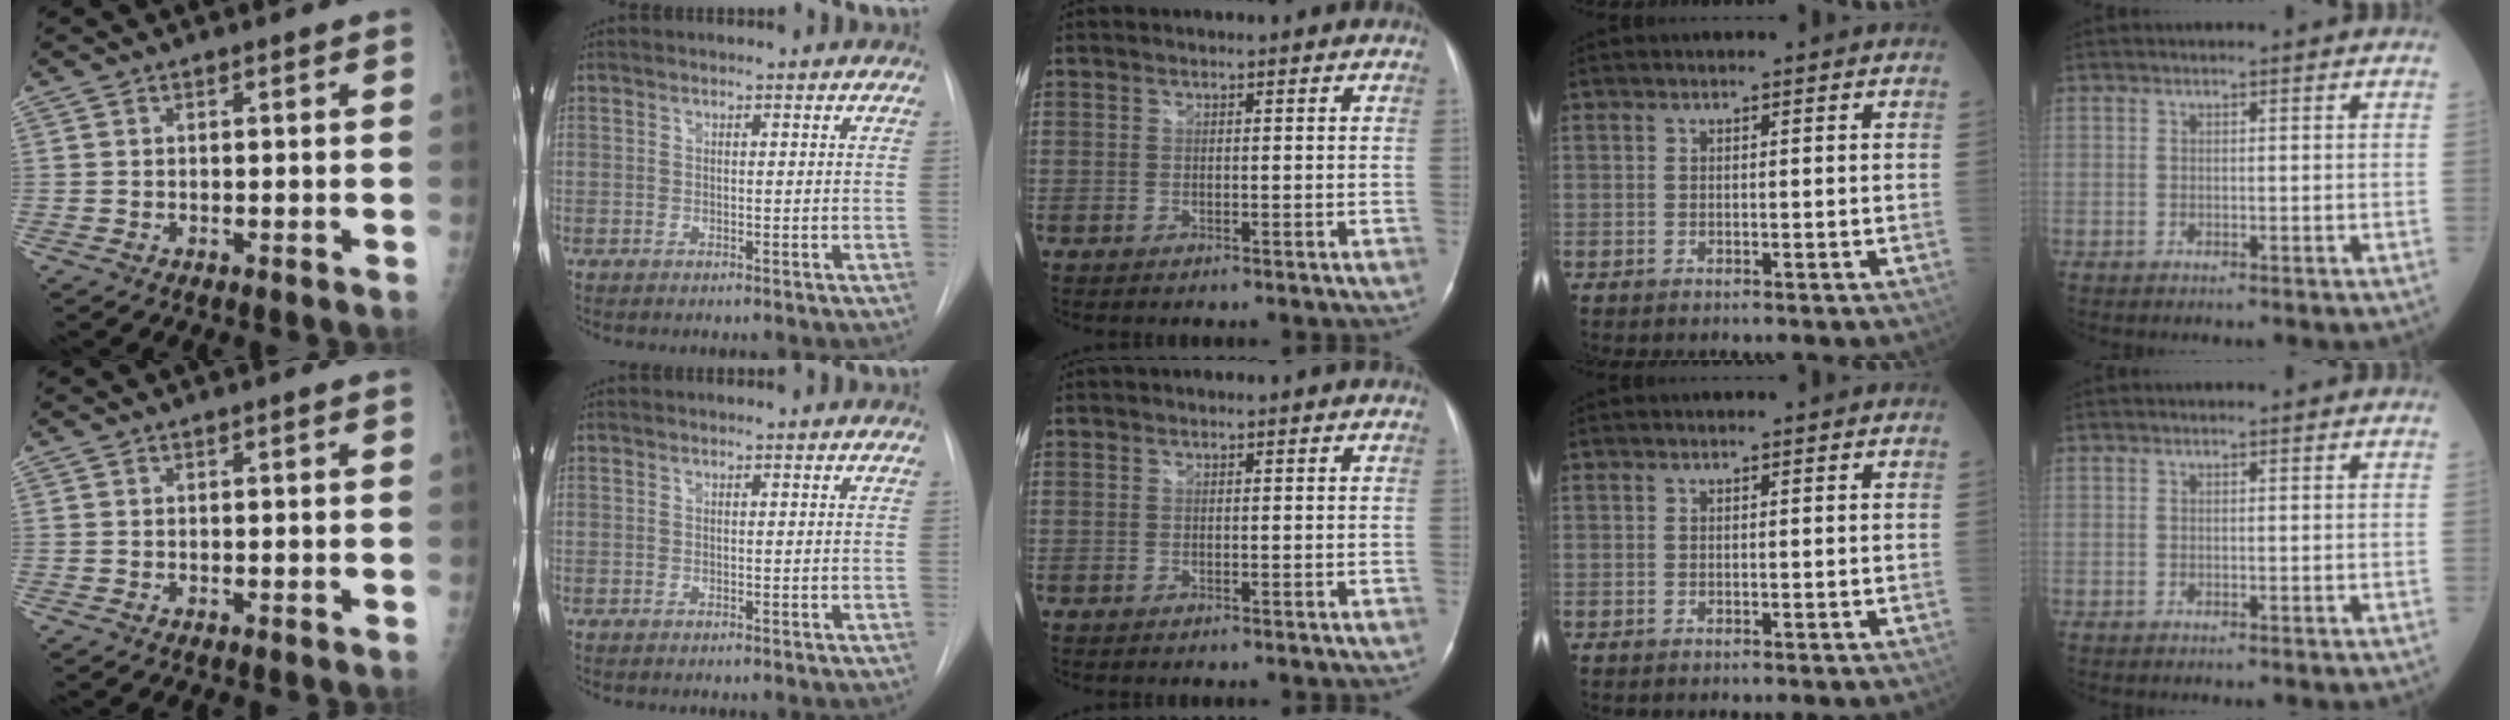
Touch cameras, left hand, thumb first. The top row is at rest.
{}